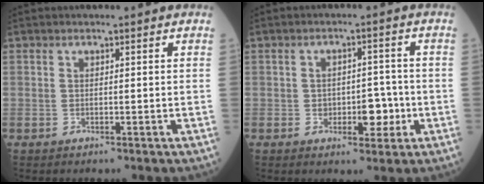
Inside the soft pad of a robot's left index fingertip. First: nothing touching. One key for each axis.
{"total": 4.9, "fx": -1.3, "fy": 2.8, "fz": 3.8, "tx": -0.047, "ty": 0.011, "tz": -0.013}